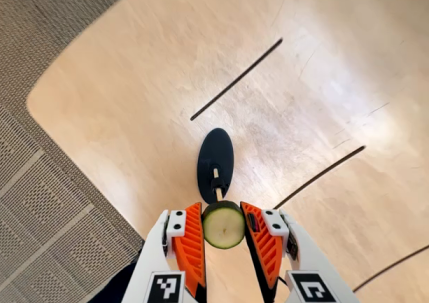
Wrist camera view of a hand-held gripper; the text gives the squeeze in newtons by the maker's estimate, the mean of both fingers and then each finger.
{"total": 8.8, "left": 8.7, "right": 8.8}